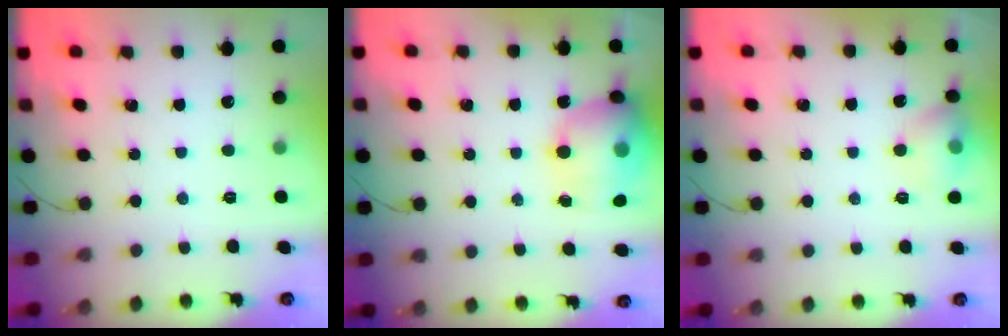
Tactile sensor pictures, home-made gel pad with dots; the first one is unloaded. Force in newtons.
{"total": 19.2, "press": 18.9, "slide": 3.4}
{"total": 8.1, "press": 8.0, "slide": 1.5}